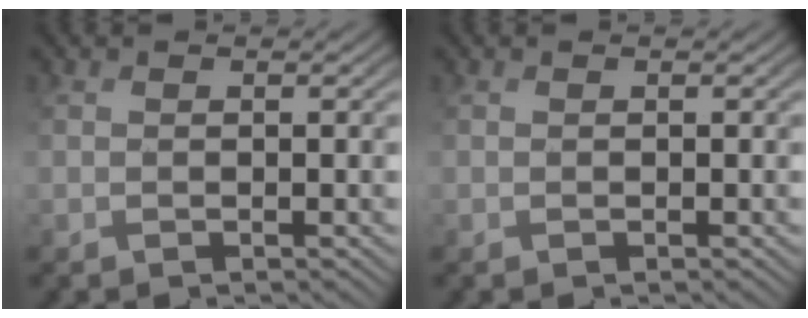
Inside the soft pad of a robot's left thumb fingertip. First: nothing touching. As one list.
[{"total": 0.0}]